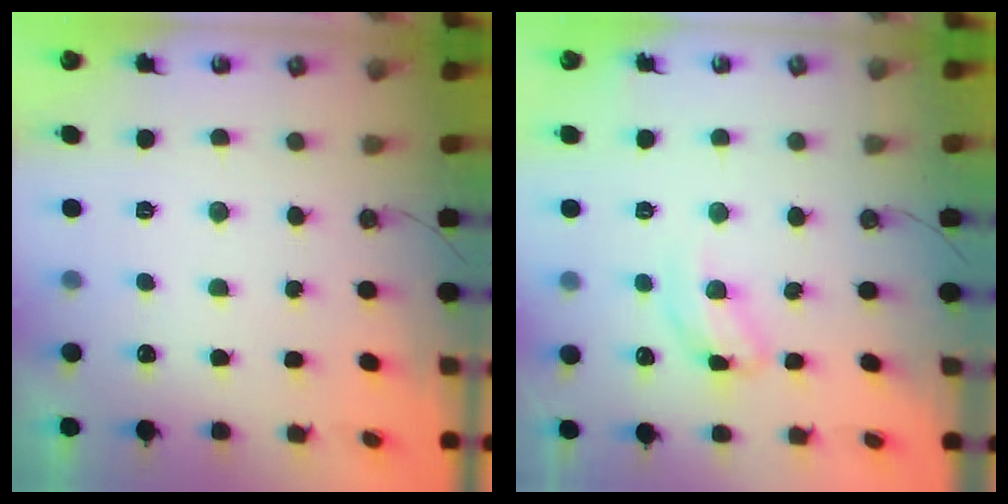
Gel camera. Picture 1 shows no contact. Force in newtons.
{"total": 11.1, "press": 11.0, "slide": 0.7}